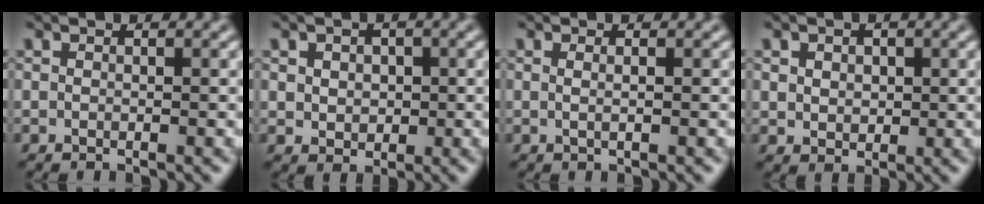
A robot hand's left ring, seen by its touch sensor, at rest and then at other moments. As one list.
[{"total": 2.4, "force": [0.5, 1.9, 1.3], "torque": [-0.021, 0.007, 0.003]}, {"total": 1.0, "force": [0.2, 0.4, 0.9], "torque": [-0.011, -0.005, -0.003]}, {"total": 2.4, "force": [0.9, 1.9, 1.2], "torque": [-0.027, 0.005, 0.016]}]